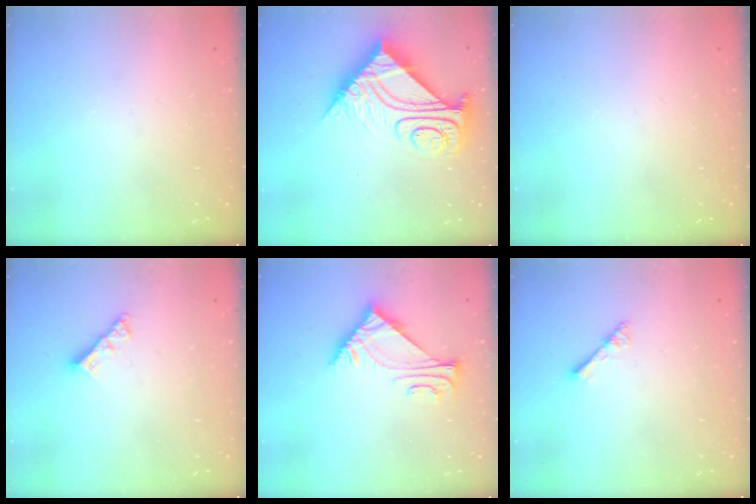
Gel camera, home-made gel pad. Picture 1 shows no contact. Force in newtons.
{"total": 13.0, "press": 13.0, "slide": 1.0}
{"total": 0.0}
{"total": 4.8, "press": 4.8, "slide": 0.5}
{"total": 5.7, "press": 5.6, "slide": 0.7}
{"total": 3.3, "press": 3.3, "slide": 0.5}